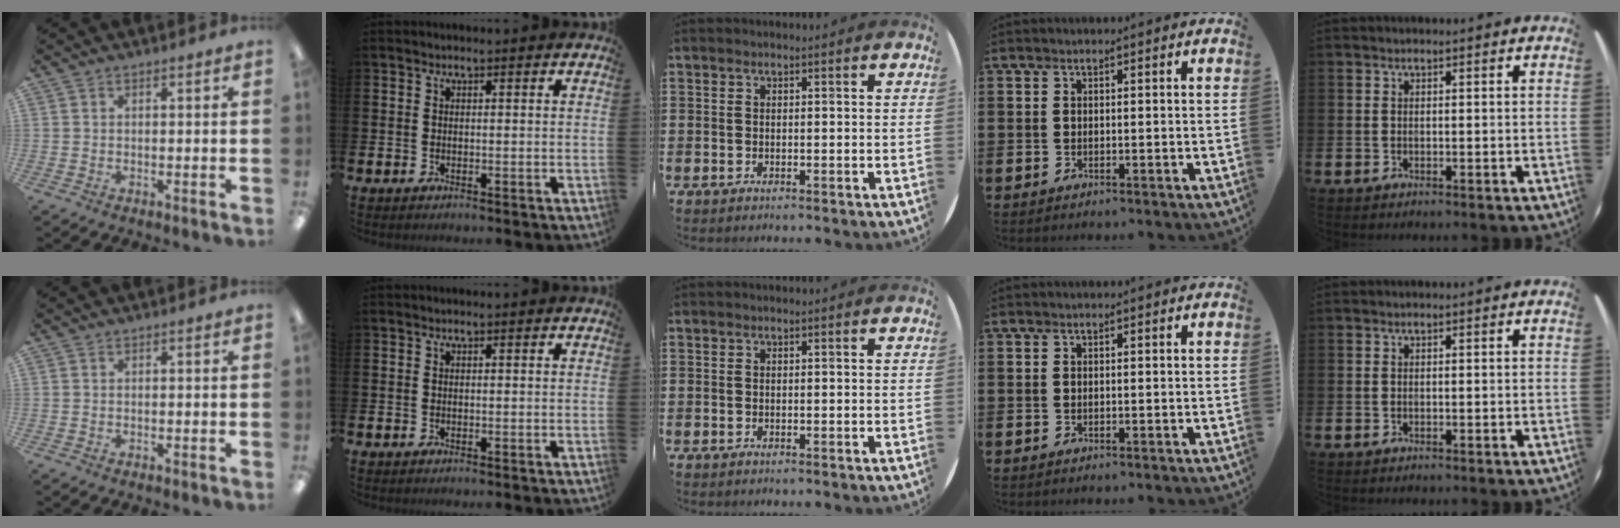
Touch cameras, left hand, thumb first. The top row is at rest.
{}